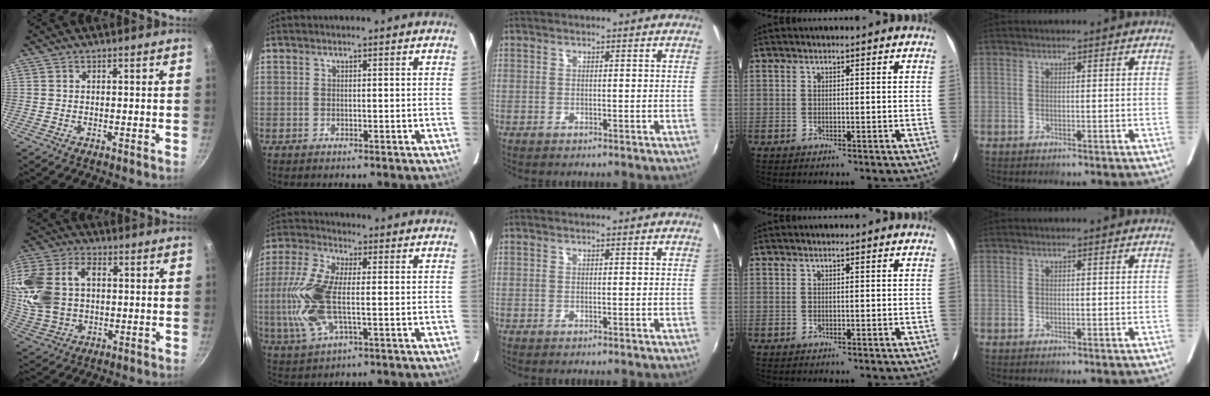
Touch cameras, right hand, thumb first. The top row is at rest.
{"thumb": {"total": 17.2, "force": [2.2, 12.2, 12.0], "torque": [-0.245, 0.019, 0.045]}, "index": {"total": 14.2, "force": [-1.1, 5.9, 12.9], "torque": [-0.289, 0.000, -0.024]}}